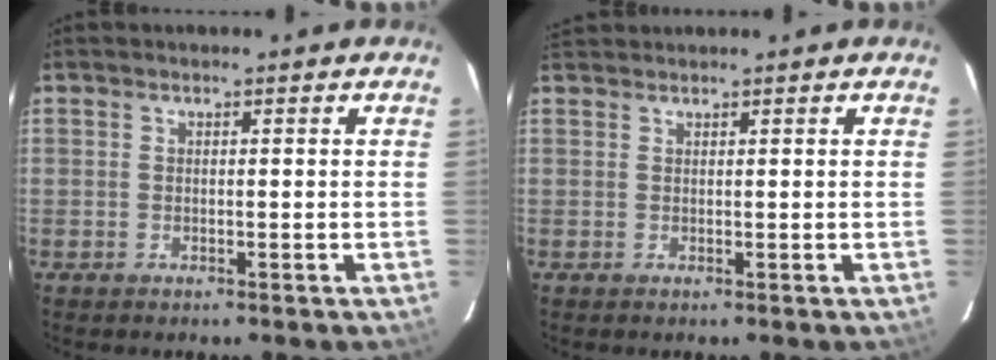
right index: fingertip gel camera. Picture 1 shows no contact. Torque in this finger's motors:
{"motor_torque": [0.33, 0.21, -0.02, -0.01]}